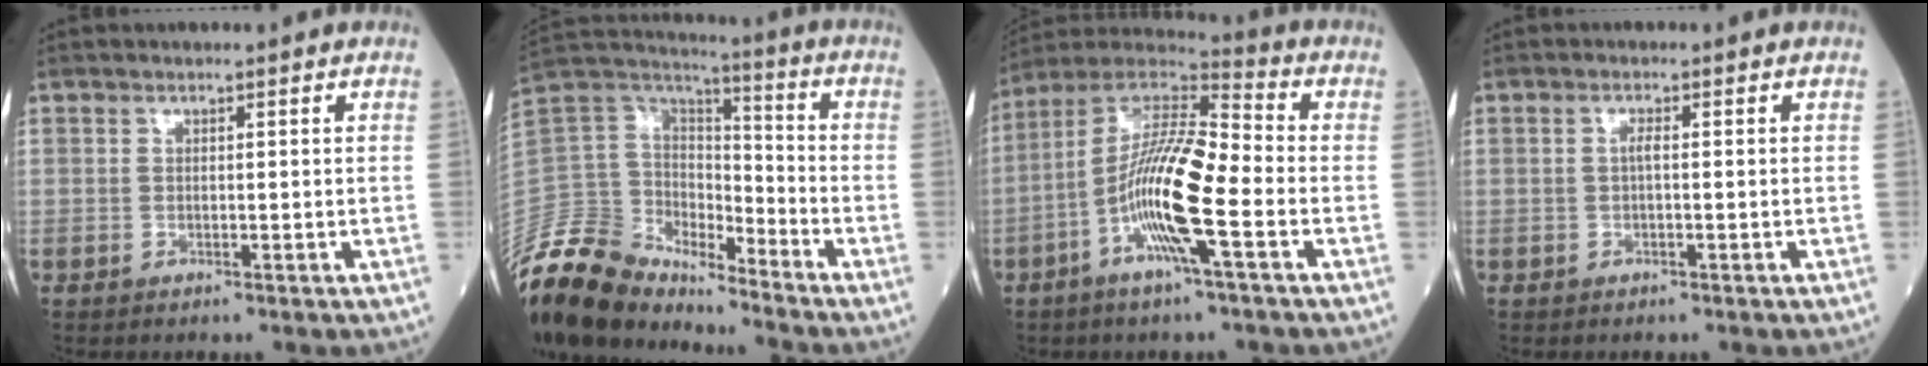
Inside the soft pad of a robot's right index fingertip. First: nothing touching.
{"total": 16.5, "force": [-14.9, 6.0, 3.8], "torque": [-0.084, 0.053, -0.279]}
{"total": 14.8, "force": [-4.2, 1.7, 14.1], "torque": [-0.276, 0.003, -0.086]}
{"total": 1.3, "force": [0.0, 0.2, 1.2], "torque": [-0.024, 0.003, -0.001]}